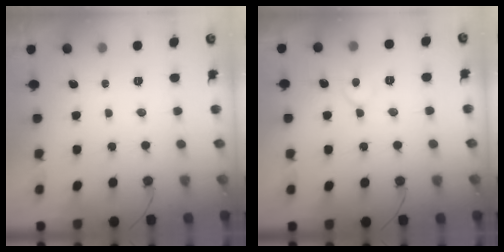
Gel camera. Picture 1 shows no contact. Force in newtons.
{"total": 6.7, "press": 6.6, "slide": 0.7}